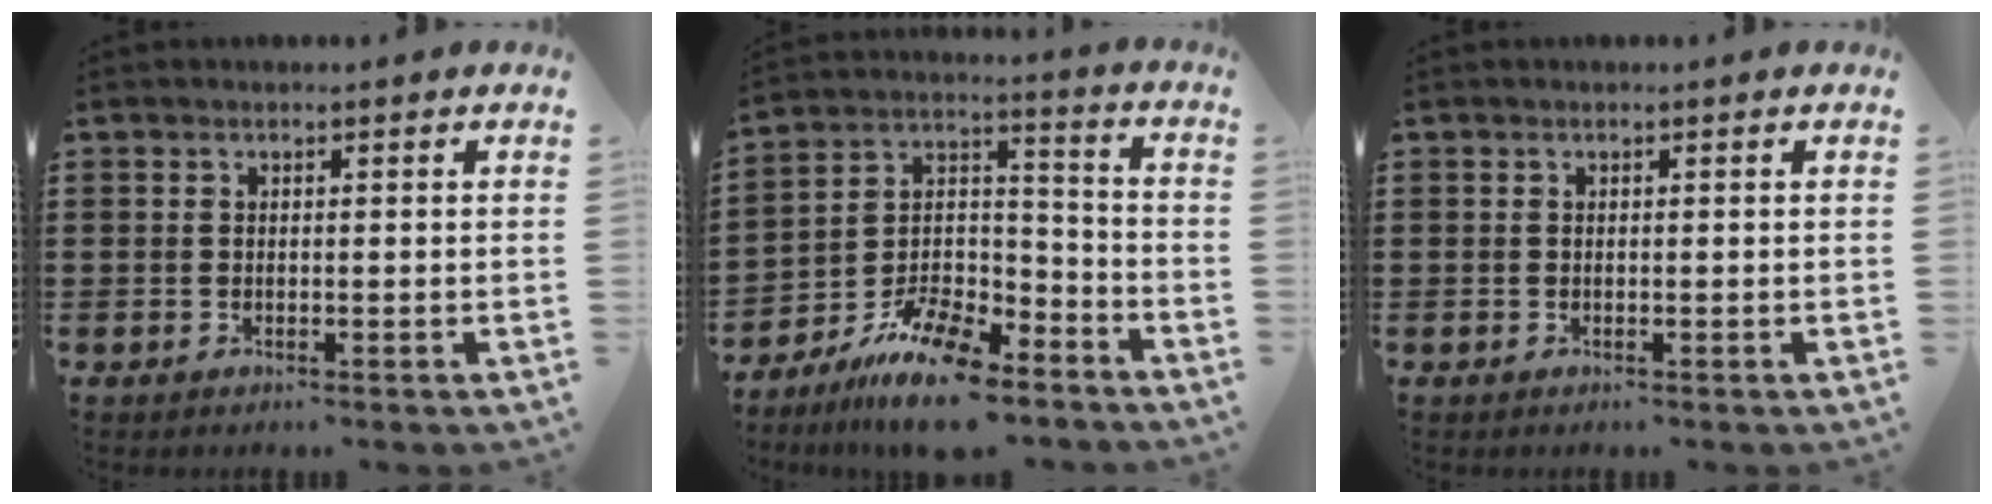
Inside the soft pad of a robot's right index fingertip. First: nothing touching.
{"total": 11.8, "force": [-9.4, 4.2, 5.7], "torque": [-0.109, 0.037, -0.180]}
{"total": 0.0}